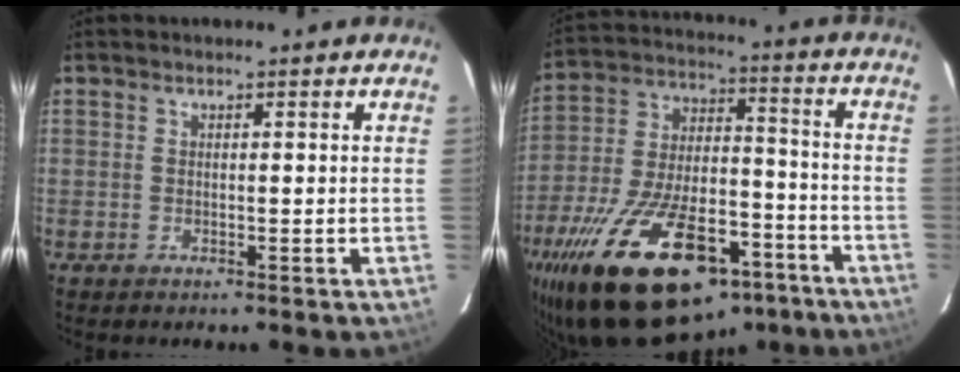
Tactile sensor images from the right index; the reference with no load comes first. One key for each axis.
{"total": 29.9, "fx": -19.1, "fy": 13.4, "fz": 18.7, "tx": -0.353, "ty": -0.011, "tz": -0.286}